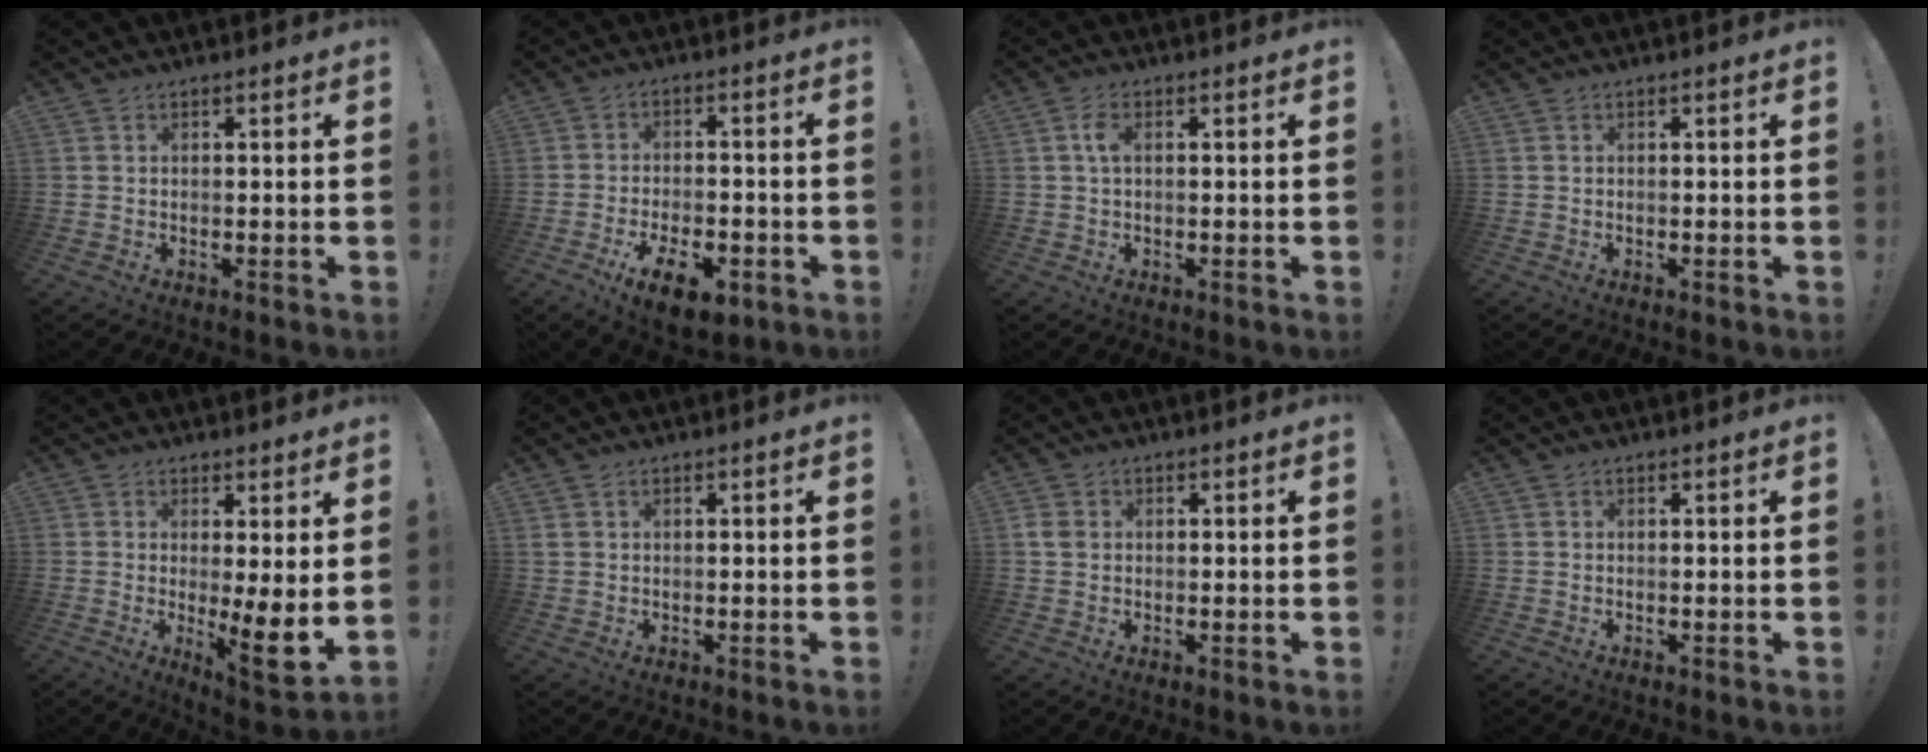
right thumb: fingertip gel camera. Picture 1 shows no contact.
{"total": 11.1, "force": [-6.2, 4.7, 7.9], "torque": [-0.112, 0.033, -0.101]}
{"total": 3.2, "force": [0.6, 1.5, 2.8], "torque": [-0.053, 0.007, 0.010]}
{"total": 0.0}
{"total": 8.9, "force": [0.3, 0.8, 8.8], "torque": [-0.100, -0.038, 0.004]}
{"total": 1.6, "force": [0.9, 1.1, 0.8], "torque": [-0.014, 0.001, 0.017]}
{"total": 2.8, "force": [0.4, 2.2, 1.7], "torque": [-0.030, 0.006, 0.009]}
{"total": 0.0}